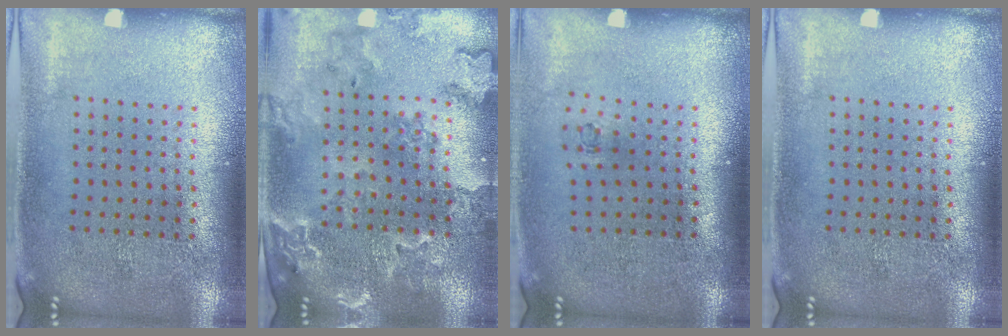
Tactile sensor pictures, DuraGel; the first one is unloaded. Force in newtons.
{"total": 1.8, "press": 1.8, "slide": 0.3}
{"total": 0.6, "press": 0.2, "slide": 0.5}
{"total": 0.0}